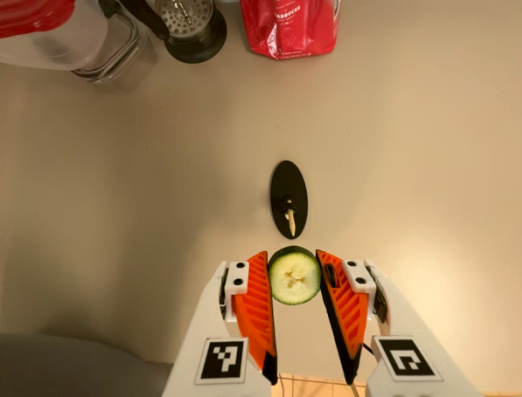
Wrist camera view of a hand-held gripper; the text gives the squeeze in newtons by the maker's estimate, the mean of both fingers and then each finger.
{"total": 8.8, "left": 8.6, "right": 9.1}